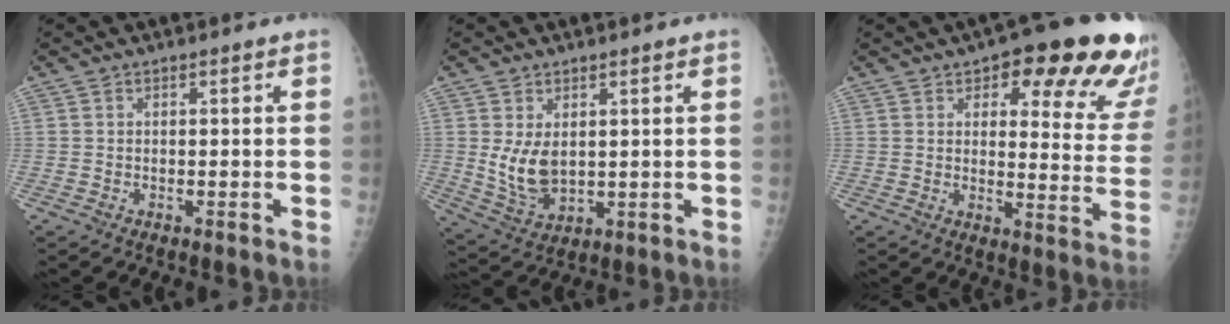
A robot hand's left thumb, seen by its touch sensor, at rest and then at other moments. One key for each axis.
{"total": 7.1, "fx": 1.5, "fy": 4.3, "fz": 5.4, "tx": -0.091, "ty": -0.023, "tz": 0.045}
{"total": 20.9, "fx": 13.1, "fy": 7.2, "fz": 14.6, "tx": -0.126, "ty": -0.055, "tz": 0.150}